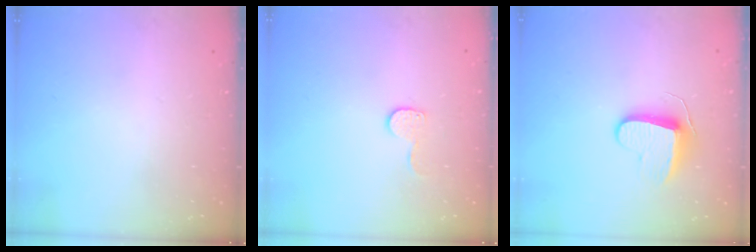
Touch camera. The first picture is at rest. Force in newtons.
{"total": 6.8, "press": 6.7, "slide": 0.6}
{"total": 8.9, "press": 8.9, "slide": 0.1}